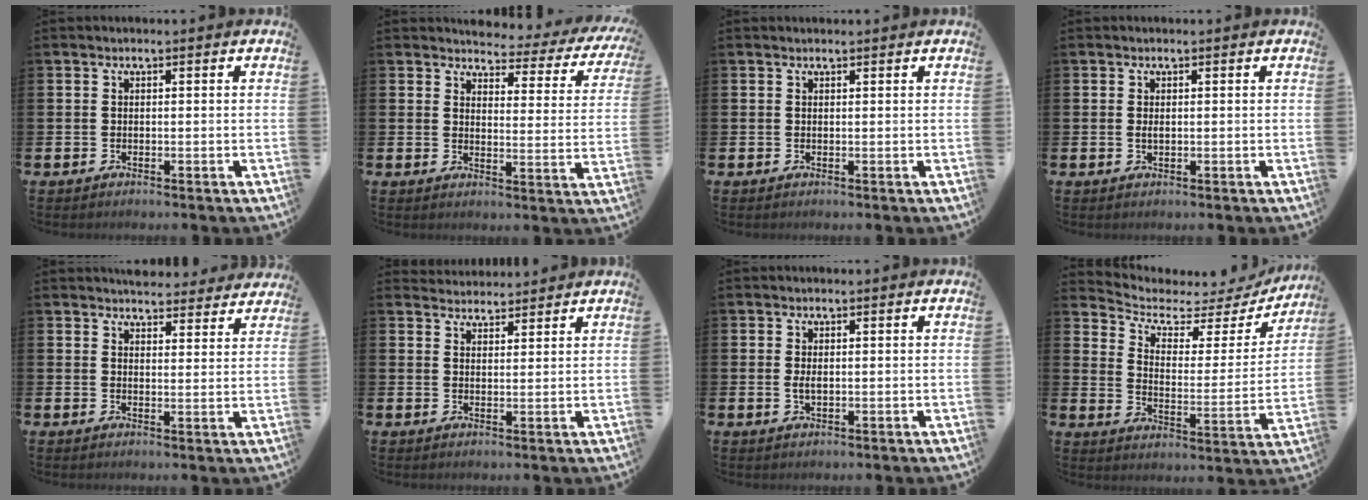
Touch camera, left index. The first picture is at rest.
{"total": 3.3, "force": [3.0, 1.2, 0.7], "torque": [-0.022, -0.031, 0.043]}
{"total": 0.5, "force": [0.5, 0.1, 0.1], "torque": [0.014, -0.006, 0.006]}
{"total": 0.8, "force": [0.1, 0.4, 0.7], "torque": [-0.014, 0.003, 0.001]}
{"total": 4.9, "force": [4.8, 0.9, 0.0], "torque": [0.002, -0.032, 0.087]}
{"total": 3.2, "force": [3.1, 0.7, -0.3], "torque": [0.005, -0.017, 0.057]}
{"total": 1.4, "force": [0.1, 0.7, 1.2], "torque": [-0.023, 0.004, 0.000]}
{"total": 4.6, "force": [3.8, 2.1, 1.4], "torque": [-0.043, -0.038, 0.052]}